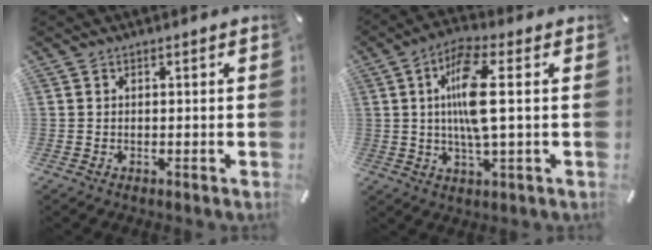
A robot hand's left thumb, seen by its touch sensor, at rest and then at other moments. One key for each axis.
{"total": 11.2, "fx": 1.3, "fy": 2.8, "fz": 10.7, "tx": -0.216, "ty": -0.001, "tz": 0.016}